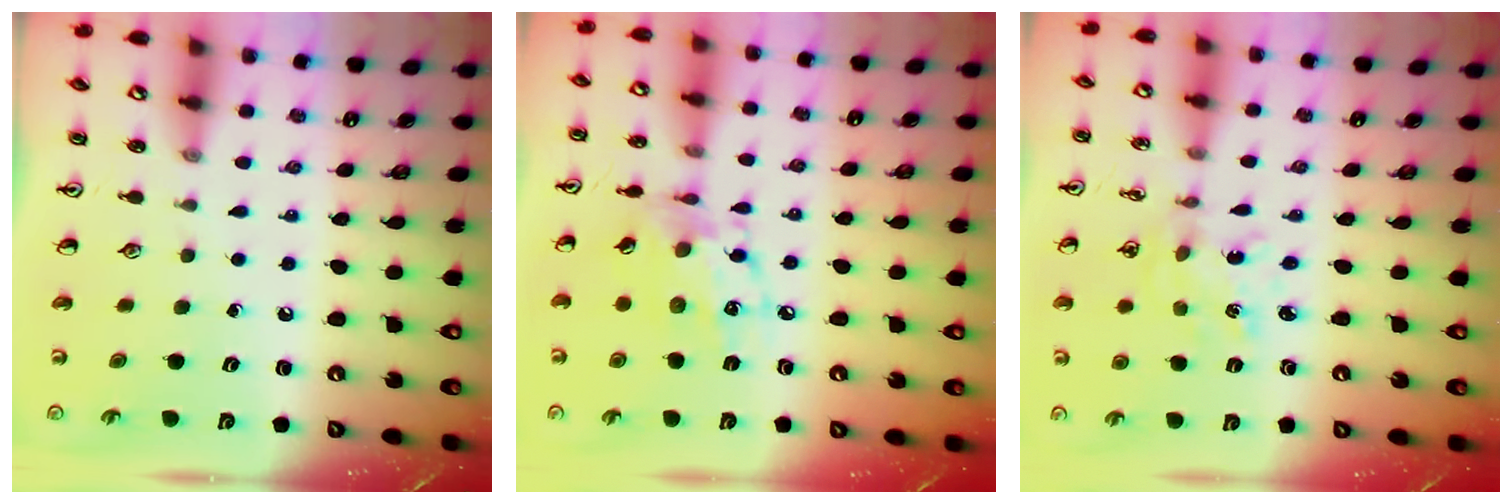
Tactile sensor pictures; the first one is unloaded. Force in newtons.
{"total": 11.5, "press": 11.5, "slide": 0.8}
{"total": 1.4, "press": 1.4, "slide": 0.2}